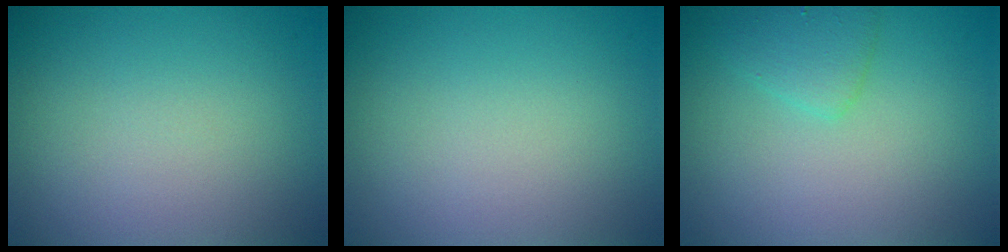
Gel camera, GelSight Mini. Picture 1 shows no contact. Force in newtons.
{"total": 0.0}
{"total": 1.9, "press": 1.9, "slide": 0.1}